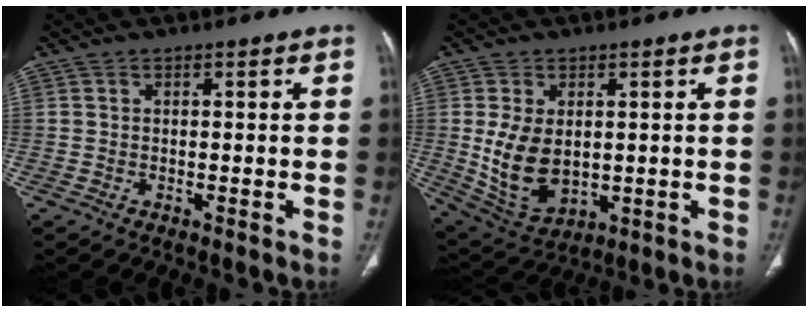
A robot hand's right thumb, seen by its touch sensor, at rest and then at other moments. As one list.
[{"total": 11.2, "force": [0.3, 7.3, 8.5], "torque": [-0.147, -0.011, 0.031]}]